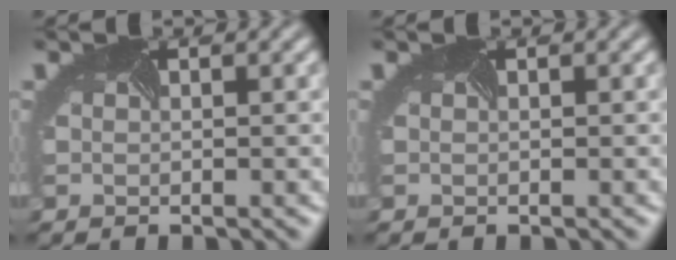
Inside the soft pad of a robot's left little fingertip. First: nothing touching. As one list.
[{"total": 0.0}]